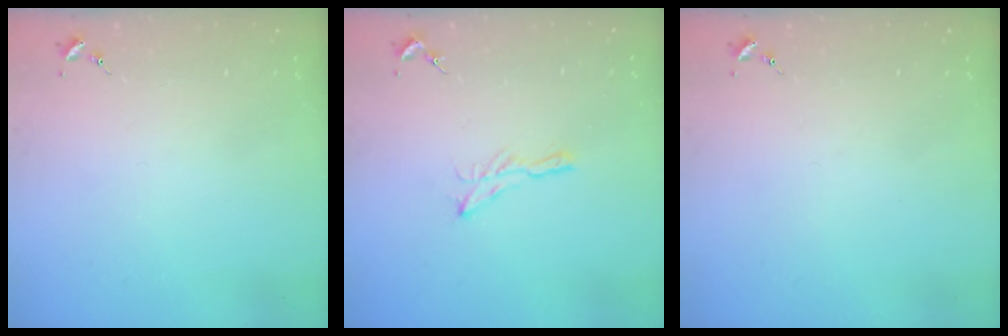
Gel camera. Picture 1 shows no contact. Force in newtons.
{"total": 6.0, "press": 6.0, "slide": 0.2}
{"total": 0.0}